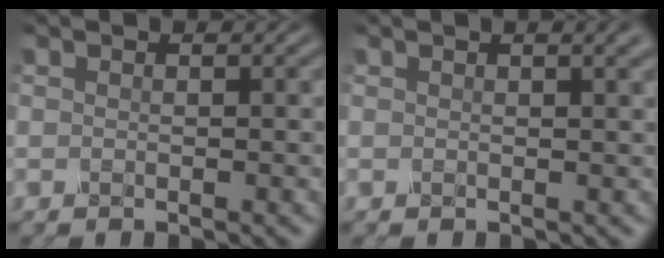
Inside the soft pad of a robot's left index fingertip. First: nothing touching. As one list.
[{"total": 2.5, "force": [1.4, 0.8, 1.9], "torque": [-0.014, 0.005, 0.015]}]